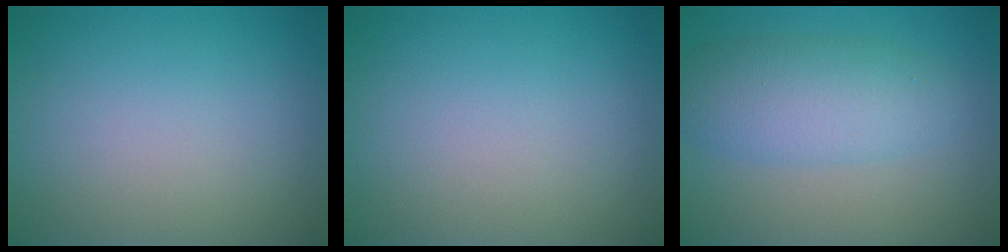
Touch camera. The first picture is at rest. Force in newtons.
{"total": 0.0}
{"total": 4.6, "press": 4.6, "slide": 0.1}